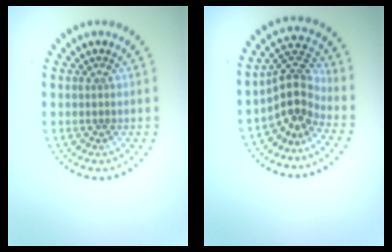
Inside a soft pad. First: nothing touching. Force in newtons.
{"total": 3.7, "press": 2.8, "slide": 2.3}